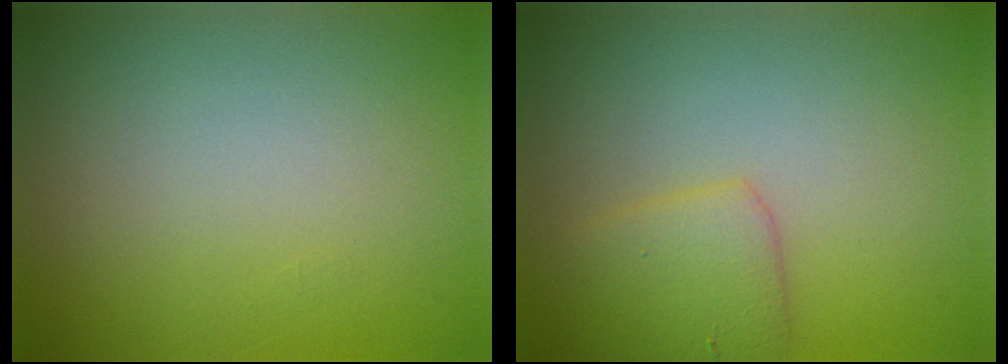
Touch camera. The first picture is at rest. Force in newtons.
{"total": 2.8, "press": 2.8, "slide": 0.1}